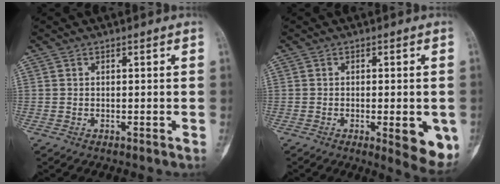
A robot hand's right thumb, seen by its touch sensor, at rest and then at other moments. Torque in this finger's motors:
{"motor_torque": [0.20, 0.36, -0.14, -0.05, 0.00]}